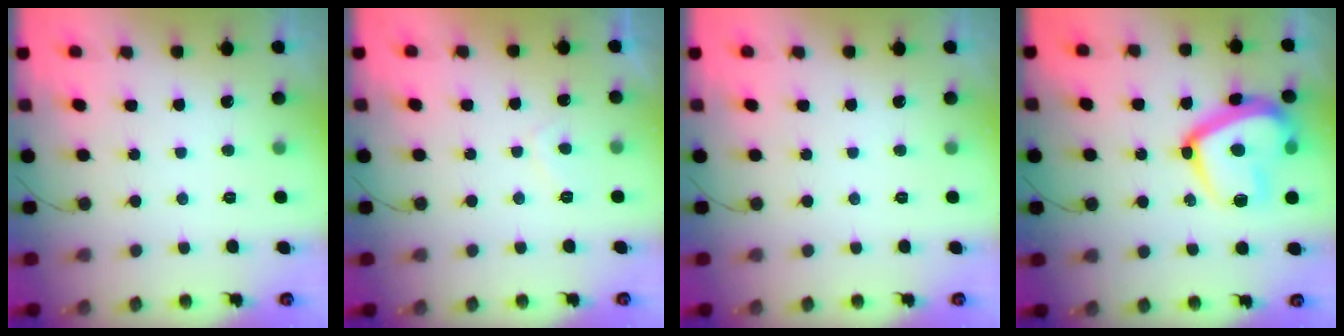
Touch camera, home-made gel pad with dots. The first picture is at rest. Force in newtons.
{"total": 2.1, "press": 2.0, "slide": 0.9}
{"total": 0.0}
{"total": 18.2, "press": 18.1, "slide": 1.6}